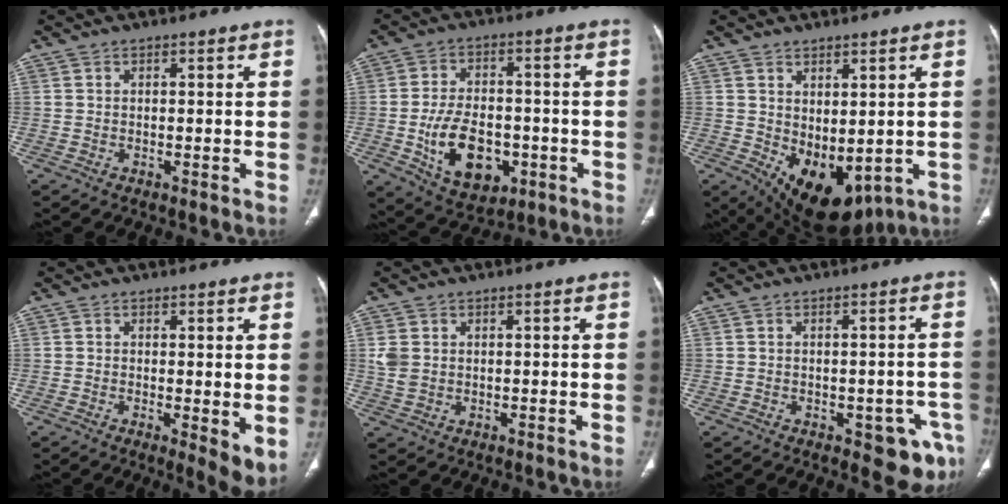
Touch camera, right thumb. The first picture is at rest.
{"total": 13.6, "force": [-3.6, 8.8, 9.8], "torque": [-0.141, 0.013, -0.044]}
{"total": 11.7, "force": [-1.5, 6.9, 9.4], "torque": [-0.121, -0.011, 0.013]}
{"total": 5.4, "force": [-0.3, 1.8, 5.1], "torque": [-0.072, -0.018, -0.006]}
{"total": 3.4, "force": [0.6, 2.8, 1.9], "torque": [-0.039, 0.000, 0.016]}
{"total": 7.4, "force": [-3.5, 3.6, 5.5], "torque": [-0.039, 0.012, -0.037]}